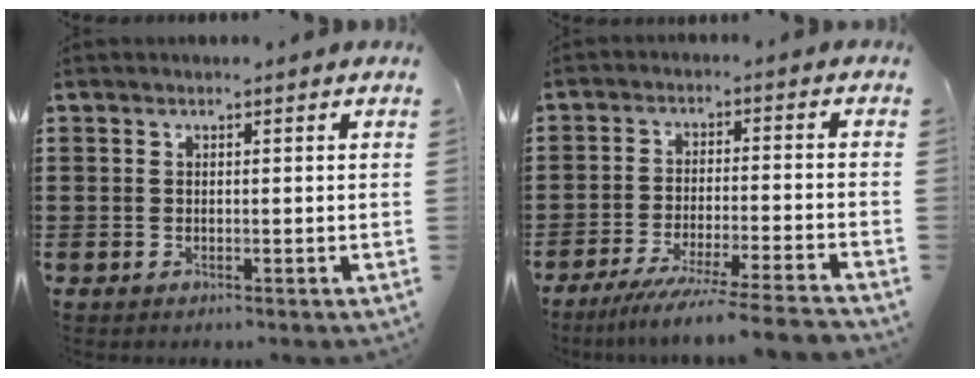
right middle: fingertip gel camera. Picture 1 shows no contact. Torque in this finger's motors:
{"motor_torque": [1.77, -0.37, 0.20, 0.13]}